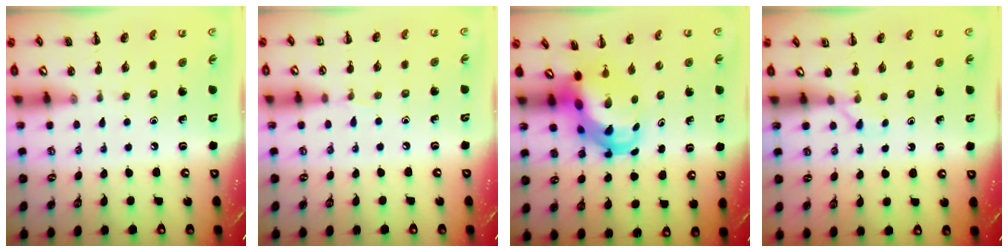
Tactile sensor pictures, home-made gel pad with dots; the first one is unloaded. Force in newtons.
{"total": 3.0, "press": 2.8, "slide": 1.1}
{"total": 6.0, "press": 5.8, "slide": 1.6}
{"total": 2.4, "press": 2.3, "slide": 0.7}